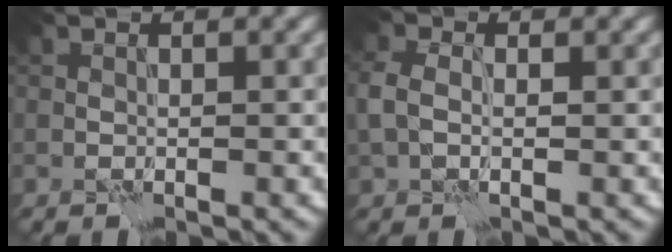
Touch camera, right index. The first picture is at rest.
{"total": 2.7, "force": [0.1, 1.9, 1.9], "torque": [-0.051, 0.004, -0.004]}